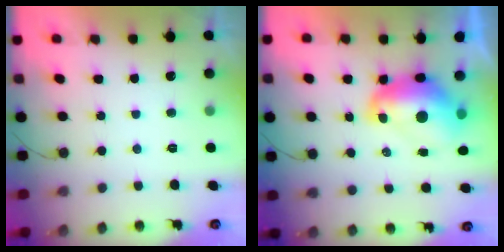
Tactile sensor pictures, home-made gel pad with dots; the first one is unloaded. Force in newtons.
{"total": 12.8, "press": 12.7, "slide": 1.4}